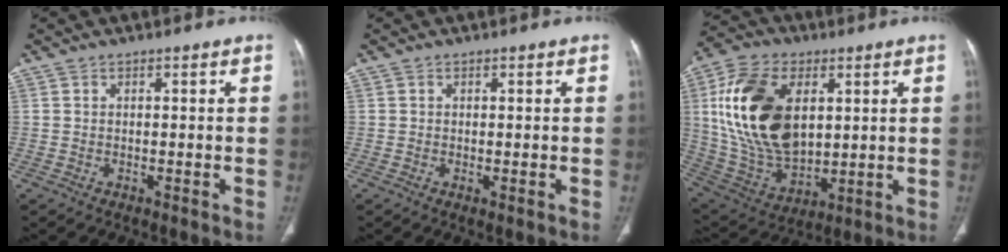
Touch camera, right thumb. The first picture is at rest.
{"total": 0.6, "force": [-0.1, 0.2, 0.5], "torque": [-0.014, -0.004, -0.001]}
{"total": 22.9, "force": [4.9, 13.9, 17.5], "torque": [-0.327, -0.017, 0.102]}